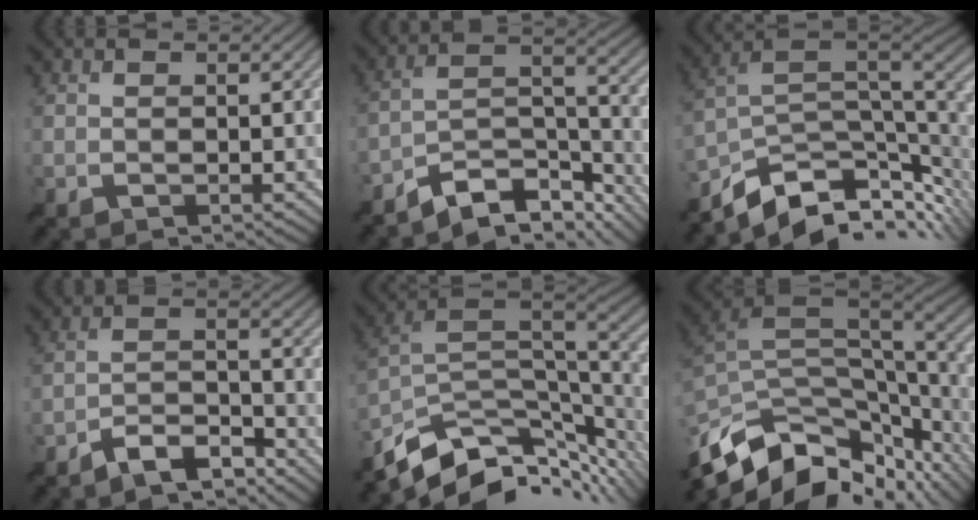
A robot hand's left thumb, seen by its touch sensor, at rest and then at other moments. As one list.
[{"total": 9.9, "force": [-8.0, 3.4, 4.7], "torque": [-0.067, -0.002, -0.155]}, {"total": 11.1, "force": [-5.8, 5.4, 7.8], "torque": [-0.160, -0.014, -0.098]}, {"total": 5.7, "force": [-4.8, 1.7, 2.5], "torque": [-0.042, 0.000, -0.093]}, {"total": 12.6, "force": [-6.0, 6.0, 9.3], "torque": [-0.212, -0.028, -0.095]}, {"total": 15.2, "force": [-7.6, 7.3, 10.9], "torque": [-0.240, -0.038, -0.117]}]